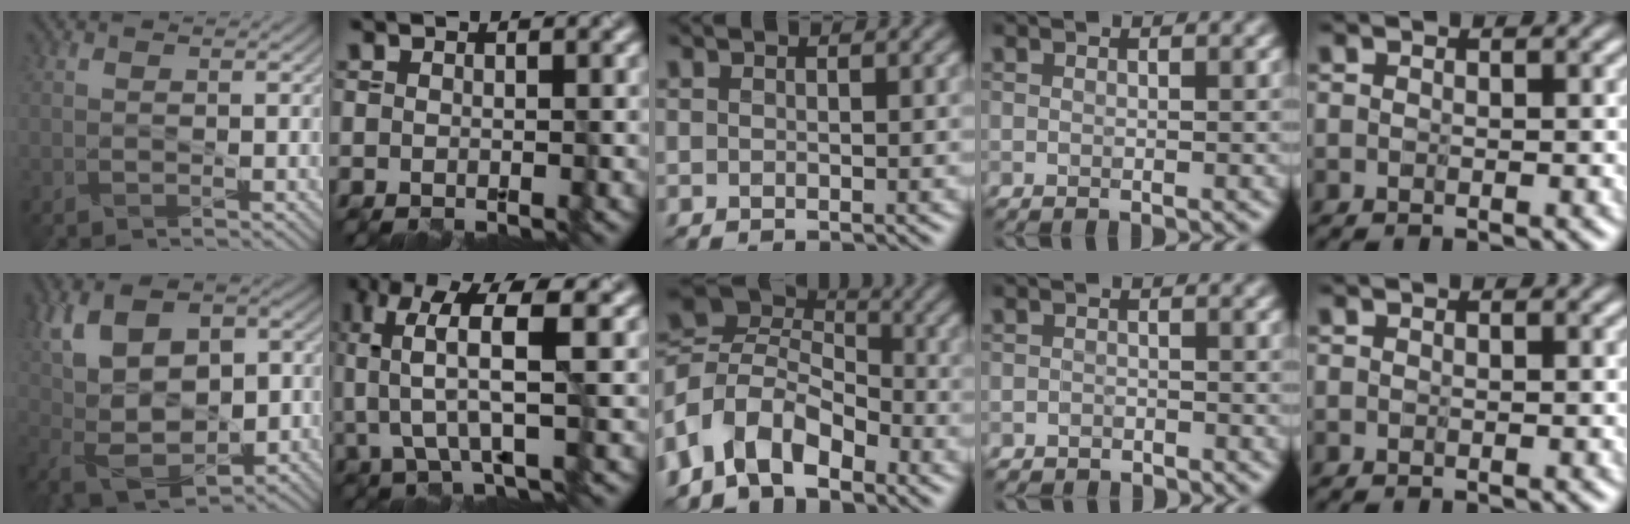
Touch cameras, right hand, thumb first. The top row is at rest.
{"thumb": {"total": 13.7, "force": [1.1, 8.8, 10.5], "torque": [-0.211, 0.015, 0.034]}, "index": {"total": 6.3, "force": [0.9, 1.6, 6.1], "torque": [-0.137, 0.007, 0.020]}, "middle": {"total": 8.9, "force": [-3.2, 6.1, 5.6], "torque": [-0.108, 0.002, -0.079]}, "ring": {"total": 1.2, "force": [-1.1, 0.4, 0.0], "torque": [0.005, 0.001, -0.021]}}